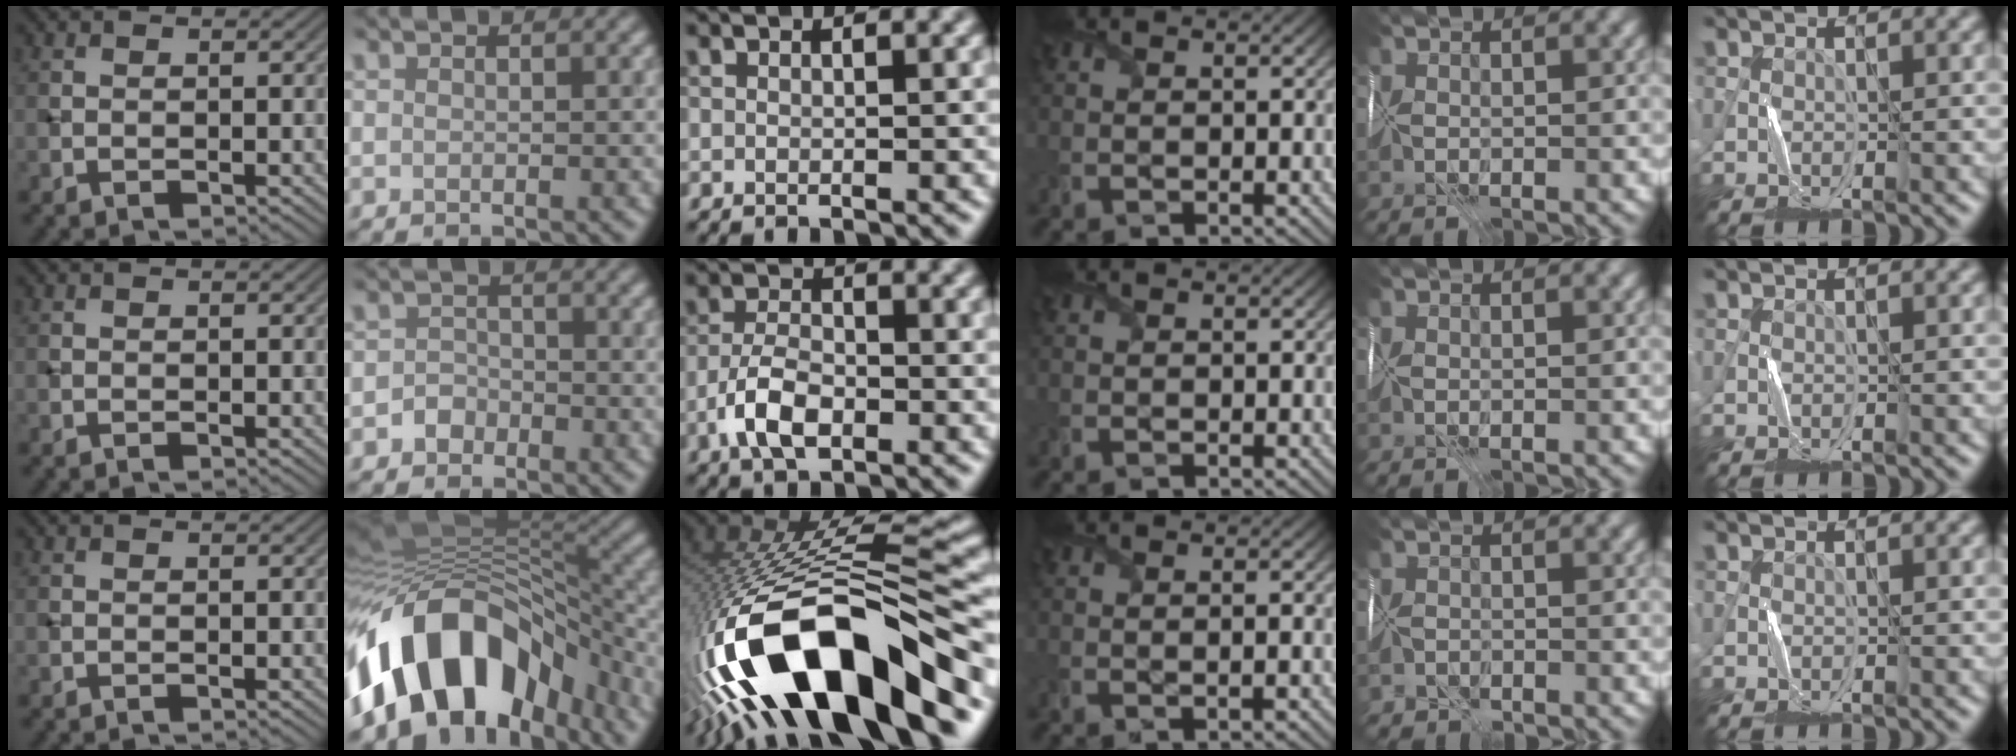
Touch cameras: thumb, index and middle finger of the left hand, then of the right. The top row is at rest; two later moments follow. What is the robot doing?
{"motion": "fold", "object": "map"}